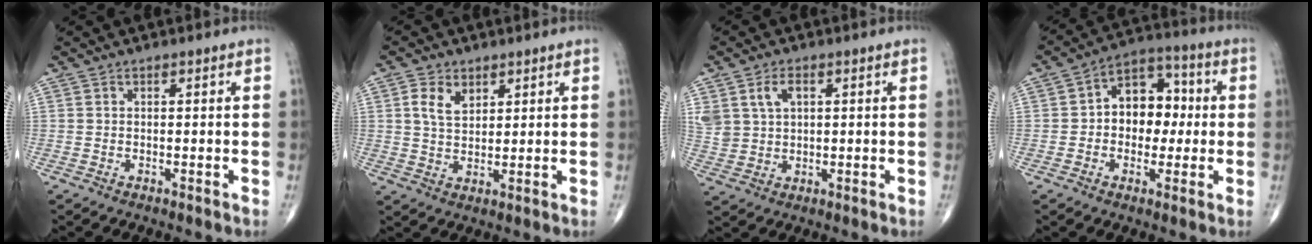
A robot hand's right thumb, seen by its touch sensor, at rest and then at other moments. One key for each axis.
{"total": 5.2, "fx": 2.4, "fy": 3.3, "fz": 3.2, "tx": -0.047, "ty": -0.013, "tz": 0.045}
{"total": 7.0, "fx": 2.7, "fy": 4.8, "fz": 4.3, "tx": -0.086, "ty": -0.004, "tz": 0.062}
{"total": 11.1, "fx": 0.3, "fy": 8.0, "fz": 7.6, "tx": -0.069, "ty": 0.031, "tz": -0.005}